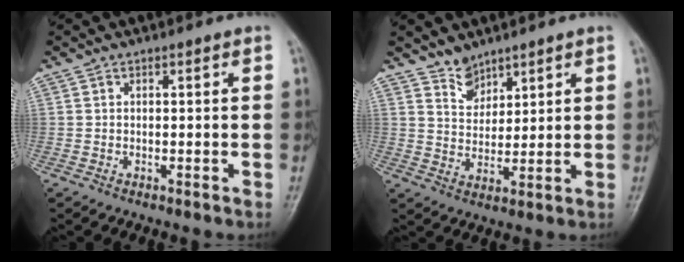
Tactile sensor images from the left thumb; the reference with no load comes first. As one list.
[{"total": 4.6, "force": [3.9, 2.3, 0.8], "torque": [0.012, -0.038, 0.075]}]